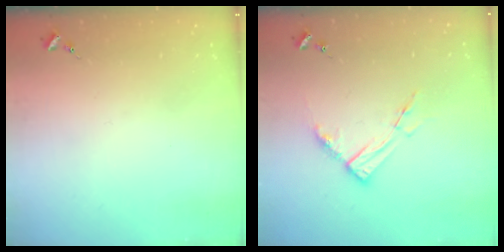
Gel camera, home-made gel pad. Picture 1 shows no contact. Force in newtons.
{"total": 8.9, "press": 8.9, "slide": 0.8}